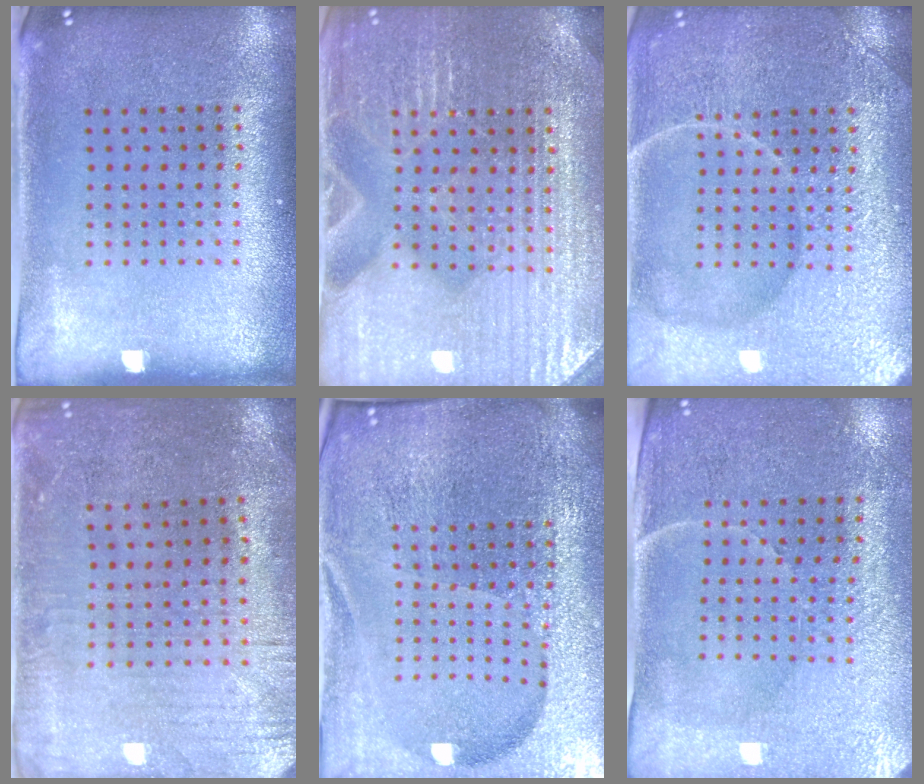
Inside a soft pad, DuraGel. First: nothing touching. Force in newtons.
{"total": 4.4, "press": 4.3, "slide": 1.2}
{"total": 7.4, "press": 7.3, "slide": 1.0}
{"total": 0.7, "press": 0.5, "slide": 0.5}
{"total": 6.7, "press": 5.8, "slide": 3.3}
{"total": 3.5, "press": 3.3, "slide": 1.0}